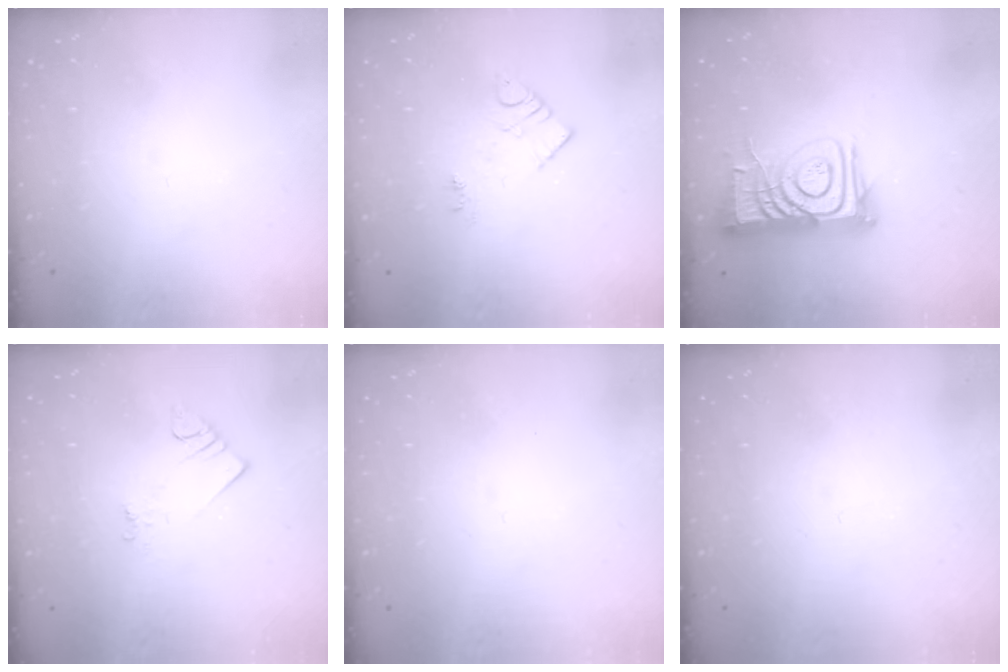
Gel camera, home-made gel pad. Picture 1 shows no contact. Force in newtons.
{"total": 5.6, "press": 5.5, "slide": 0.6}
{"total": 12.7, "press": 12.7, "slide": 1.2}
{"total": 2.1, "press": 2.0, "slide": 0.5}
{"total": 0.0}
{"total": 0.0}